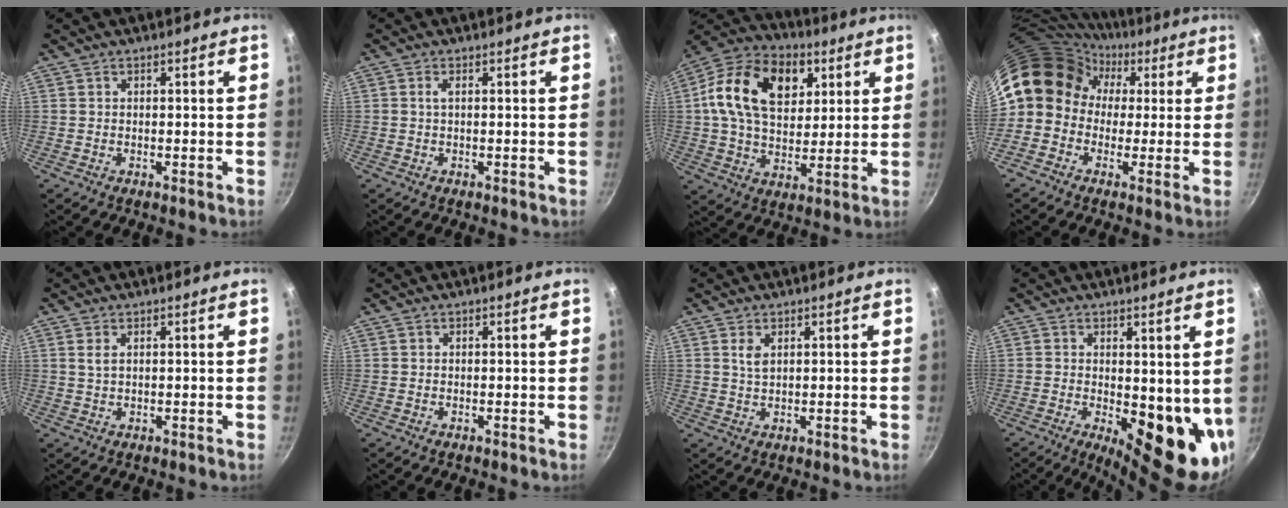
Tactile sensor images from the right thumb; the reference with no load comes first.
{"total": 1.1, "force": [0.1, 0.3, 1.0], "torque": [-0.022, 0.002, 0.003]}
{"total": 20.7, "force": [6.1, 13.8, 14.2], "torque": [-0.222, 0.002, 0.092]}
{"total": 13.8, "force": [1.5, 12.1, 6.5], "torque": [-0.089, 0.043, 0.001]}
{"total": 1.8, "force": [0.7, 0.9, 1.4], "torque": [-0.028, -0.003, 0.016]}
{"total": 0.0}
{"total": 2.4, "force": [1.0, 1.2, 1.8], "torque": [-0.033, -0.007, 0.021]}
{"total": 14.9, "force": [-2.1, 6.3, 13.3], "torque": [-0.154, -0.029, -0.018]}